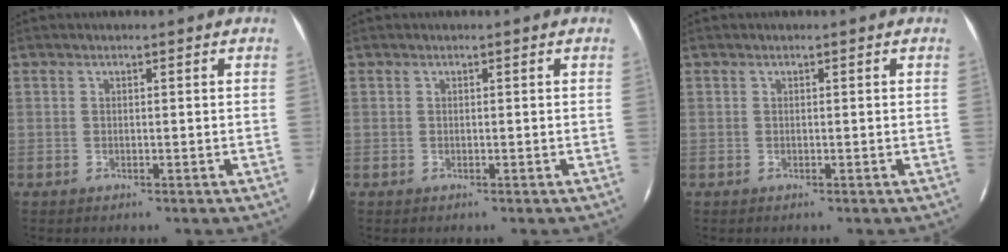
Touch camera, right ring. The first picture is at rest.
{"total": 0.0}
{"total": 0.0}